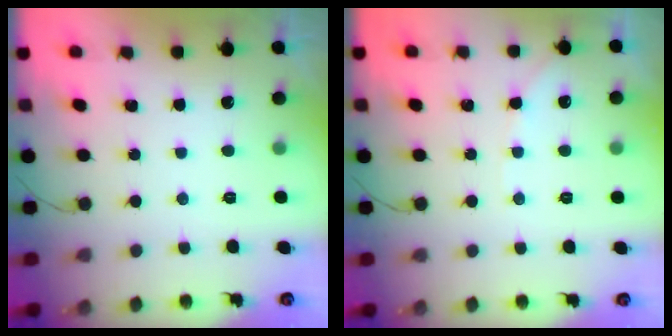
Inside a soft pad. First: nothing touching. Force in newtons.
{"total": 4.7, "press": 4.6, "slide": 0.7}